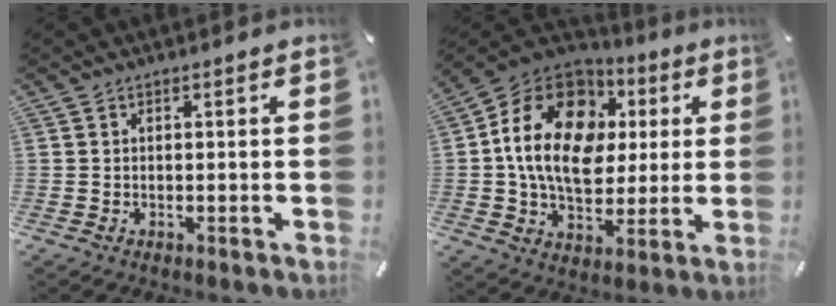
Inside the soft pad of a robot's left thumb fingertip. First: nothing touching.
{"total": 18.9, "force": [2.6, 14.1, 12.4], "torque": [-0.240, -0.002, 0.041]}